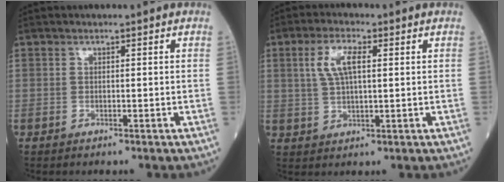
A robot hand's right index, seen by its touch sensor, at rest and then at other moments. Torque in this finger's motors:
{"motor_torque": [0.13, 0.14, 0.14, 0.04]}